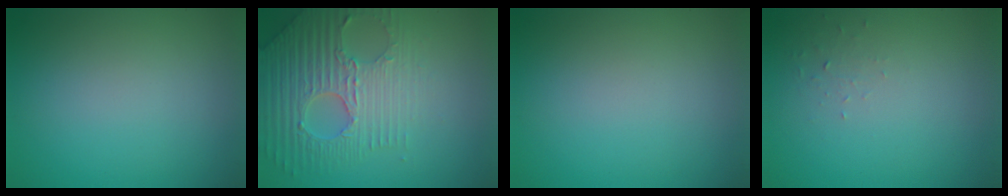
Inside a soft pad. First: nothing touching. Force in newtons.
{"total": 6.4, "press": 5.1, "slide": 3.9}
{"total": 0.0}
{"total": 0.6, "press": 0.3, "slide": 0.6}